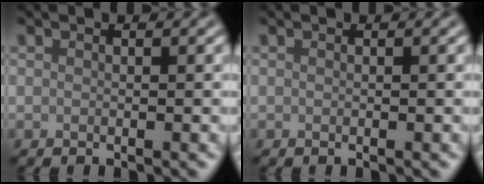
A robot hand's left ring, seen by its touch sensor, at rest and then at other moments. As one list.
[{"total": 0.0}]